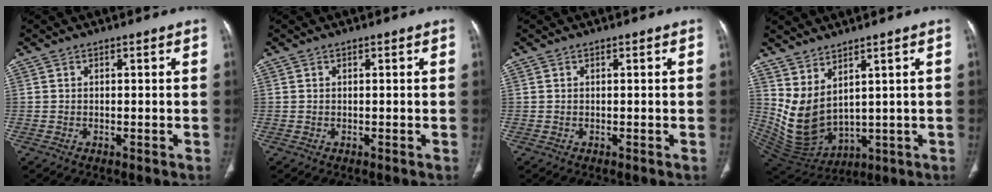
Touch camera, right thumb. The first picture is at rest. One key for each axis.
{"total": 0.0}
{"total": 0.0}
{"total": 10.3, "fx": 3.9, "fy": 5.4, "fz": 7.8, "tx": -0.132, "ty": -0.036, "tz": 0.107}